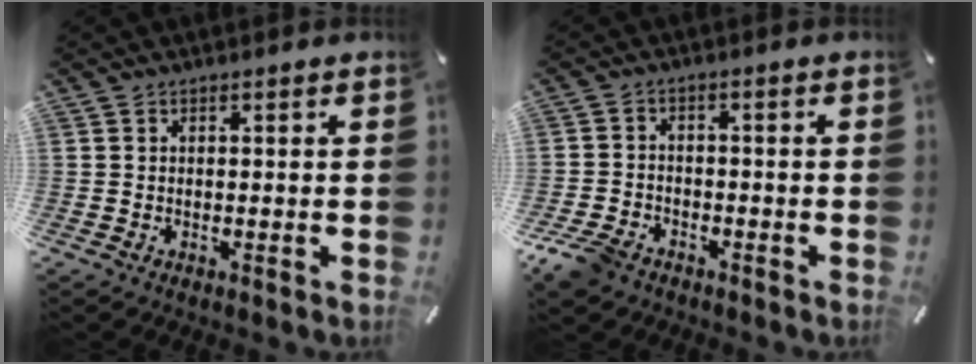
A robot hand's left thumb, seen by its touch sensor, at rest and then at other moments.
{"total": 5.7, "force": [-4.2, 3.2, 2.1], "torque": [-0.061, 0.013, -0.086]}